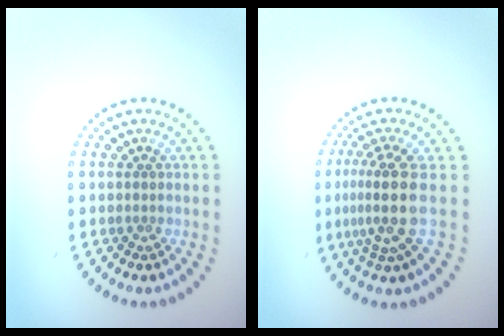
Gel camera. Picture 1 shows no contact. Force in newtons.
{"total": 4.3, "press": 3.2, "slide": 2.9}